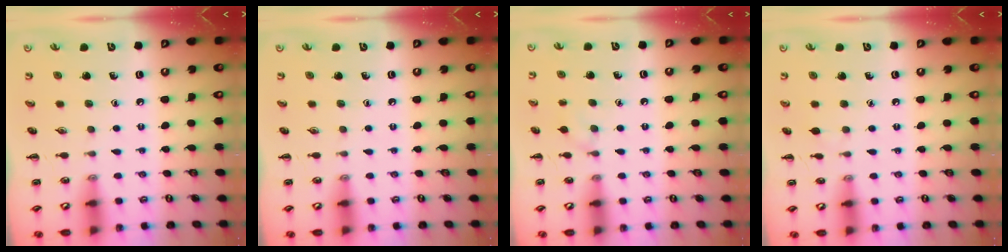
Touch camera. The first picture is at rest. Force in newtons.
{"total": 0.0}
{"total": 5.6, "press": 5.4, "slide": 1.7}
{"total": 3.4, "press": 3.1, "slide": 1.3}